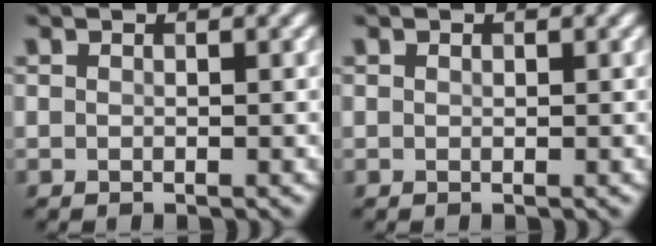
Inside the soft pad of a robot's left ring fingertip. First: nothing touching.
{"total": 0.0}